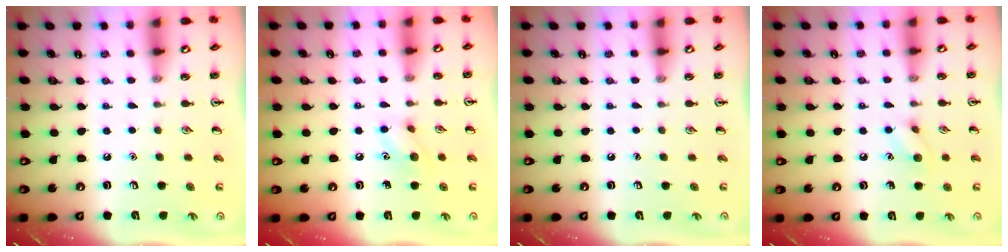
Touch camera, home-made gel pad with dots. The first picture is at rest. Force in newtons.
{"total": 7.2, "press": 7.2, "slide": 0.6}
{"total": 0.0}
{"total": 6.4, "press": 6.4, "slide": 0.9}